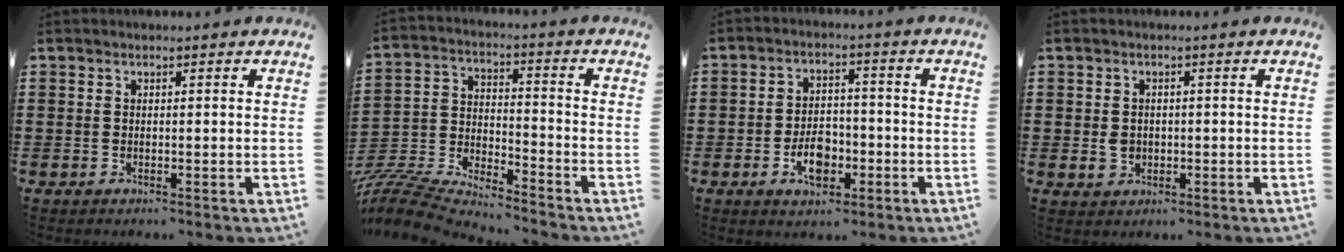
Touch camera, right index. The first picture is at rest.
{"total": 6.7, "force": [-6.6, 0.7, 0.8], "torque": [-0.044, -0.014, -0.141]}
{"total": 5.7, "force": [-2.2, 3.4, 4.0], "torque": [-0.060, -0.003, -0.041]}
{"total": 2.3, "force": [-0.2, 2.0, 1.1], "torque": [-0.028, 0.003, -0.005]}